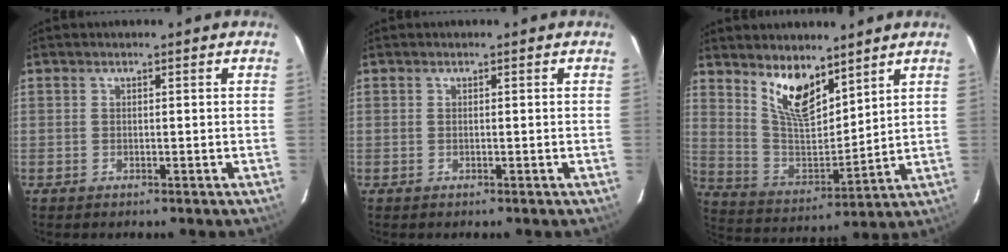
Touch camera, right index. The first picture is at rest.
{"total": 0.0}
{"total": 11.8, "force": [8.1, 4.5, 7.2], "torque": [-0.135, -0.008, 0.165]}